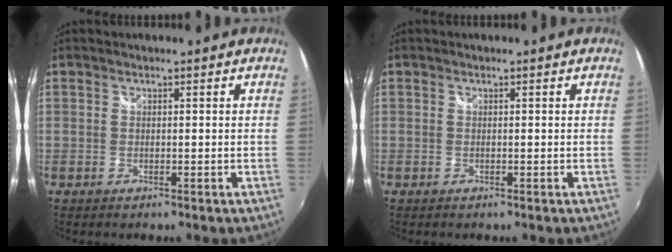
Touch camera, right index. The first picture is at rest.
{"total": 0.0}